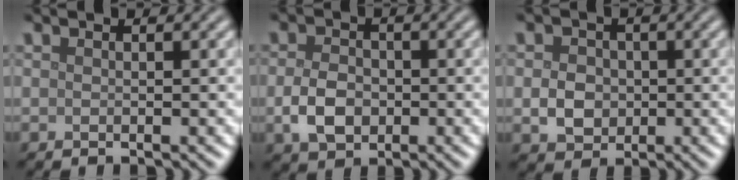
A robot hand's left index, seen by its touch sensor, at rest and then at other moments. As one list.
[{"total": 3.5, "force": [-0.8, 2.6, 2.3], "torque": [-0.047, -0.002, -0.018]}, {"total": 2.9, "force": [-0.3, 2.4, 1.5], "torque": [-0.026, -0.001, -0.009]}]